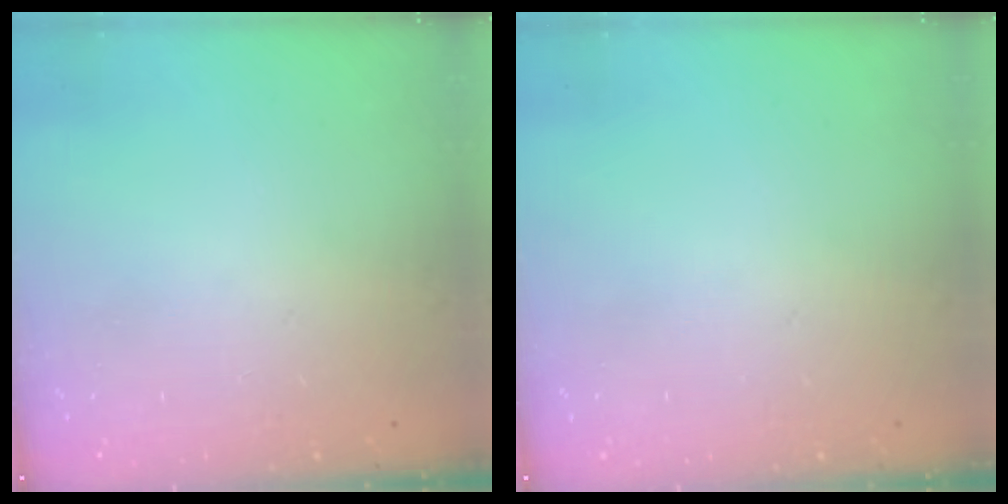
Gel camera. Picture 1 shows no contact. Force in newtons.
{"total": 0.0}